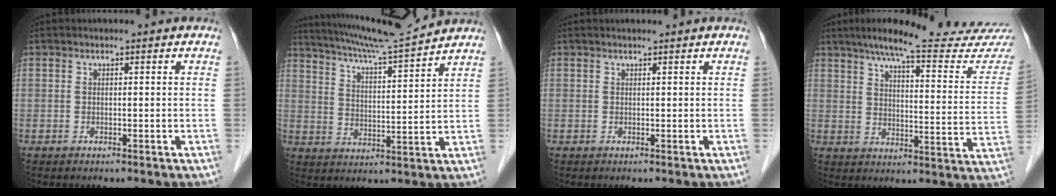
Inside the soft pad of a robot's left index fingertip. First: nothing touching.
{"total": 12.2, "force": [11.4, -1.6, 3.9], "torque": [-0.077, -0.010, 0.183]}
{"total": 0.7, "force": [0.6, -0.1, 0.4], "torque": [-0.005, 0.004, 0.011]}
{"total": 24.1, "force": [21.5, 1.5, 10.8], "torque": [-0.146, -0.063, 0.262]}